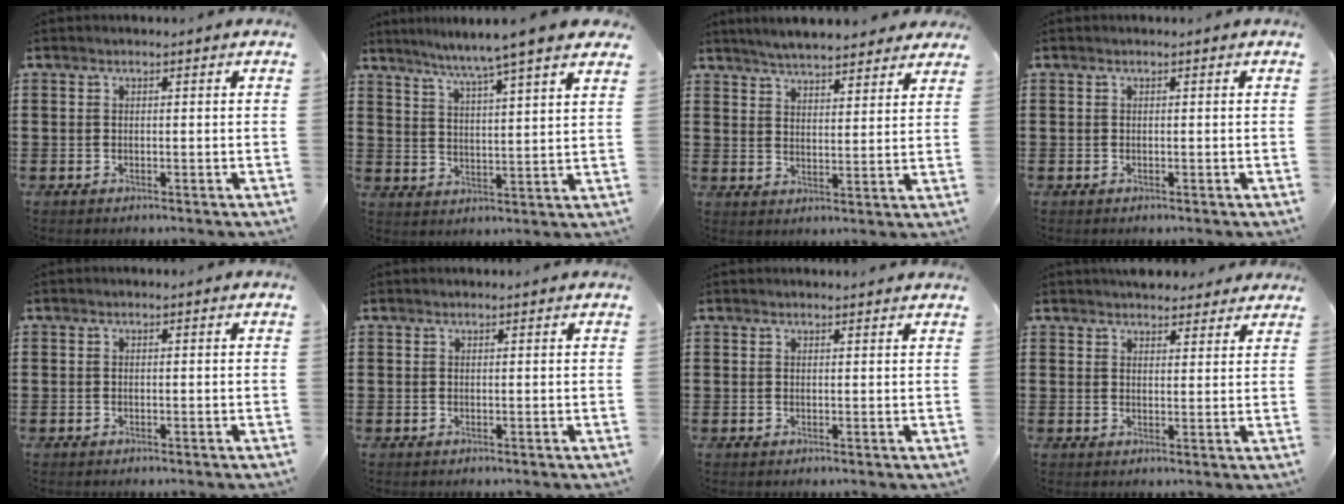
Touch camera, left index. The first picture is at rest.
{"total": 5.7, "force": [4.9, -1.4, 2.6], "torque": [-0.070, -0.033, 0.078]}
{"total": 4.8, "force": [4.7, 0.5, 0.7], "torque": [-0.031, -0.017, 0.085]}
{"total": 0.0}
{"total": 0.0}
{"total": 0.6, "force": [0.6, -0.1, 0.2], "torque": [-0.005, -0.002, 0.012]}
{"total": 1.3, "force": [1.3, 0.0, 0.2], "torque": [-0.006, -0.001, 0.025]}
{"total": 3.7, "force": [3.6, 1.0, 0.6], "torque": [-0.013, -0.010, 0.067]}